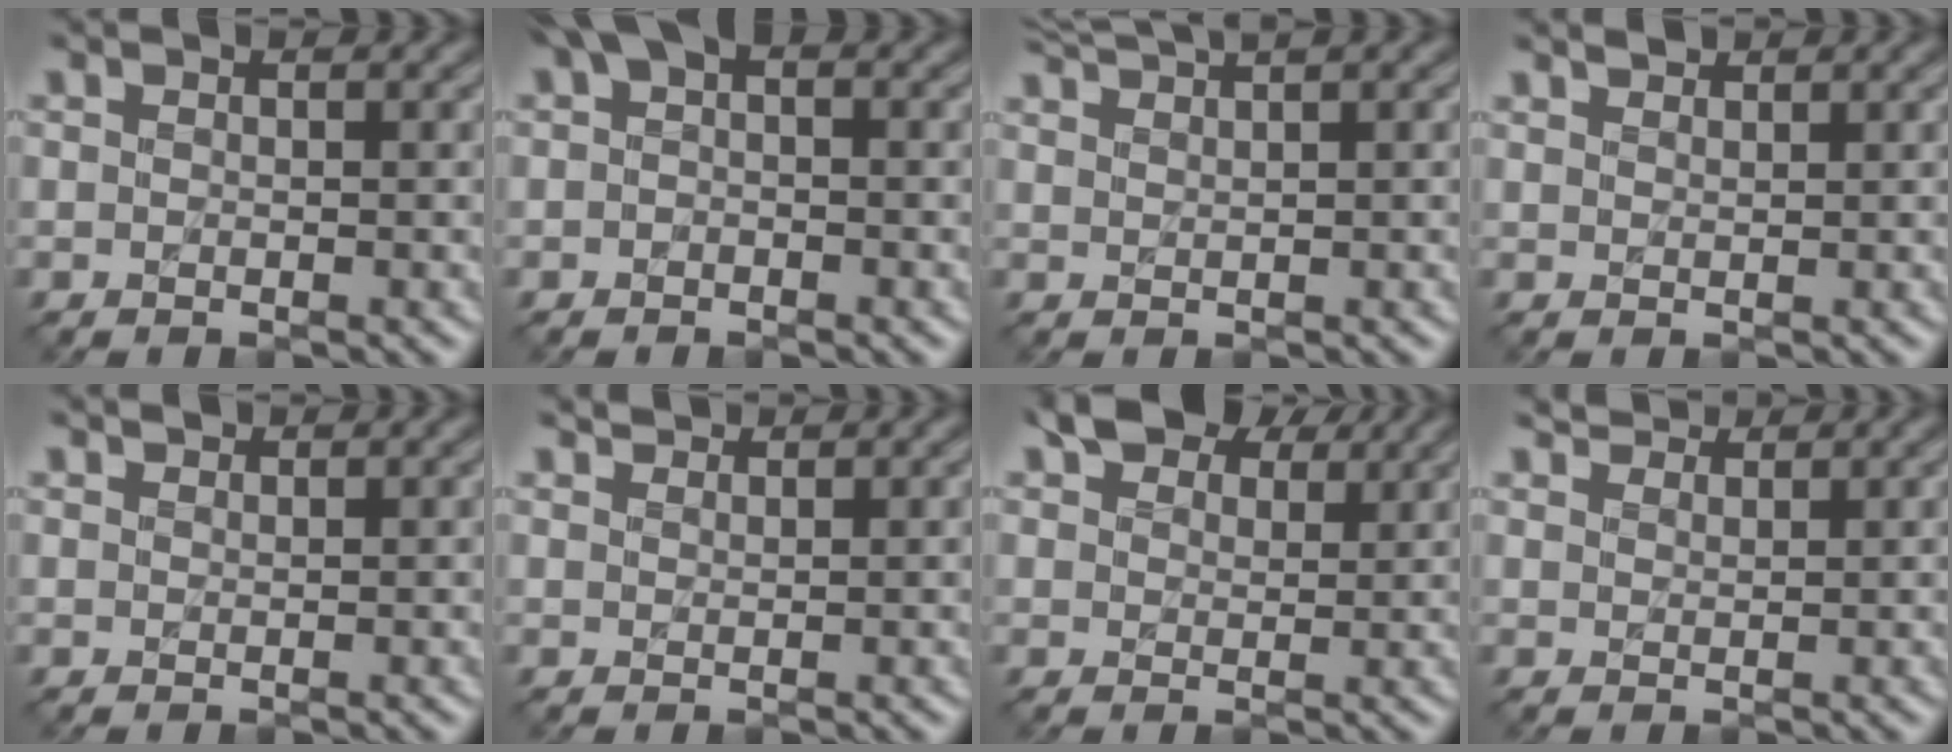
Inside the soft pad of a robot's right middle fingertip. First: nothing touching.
{"total": 2.0, "force": [0.4, 0.8, 1.8], "torque": [-0.033, 0.010, 0.003]}
{"total": 3.4, "force": [3.2, 0.0, 1.2], "torque": [-0.019, 0.010, 0.041]}
{"total": 1.3, "force": [1.2, -0.1, -0.5], "torque": [0.005, -0.001, 0.019]}
{"total": 1.0, "force": [0.9, -0.1, -0.4], "torque": [0.003, -0.001, 0.012]}
{"total": 1.7, "force": [1.7, 0.0, -0.2], "torque": [-0.001, 0.001, 0.025]}
{"total": 5.4, "force": [4.5, 2.4, 1.9], "torque": [-0.033, 0.013, 0.069]}
{"total": 2.9, "force": [2.9, 0.3, 0.2], "torque": [-0.001, 0.002, 0.042]}